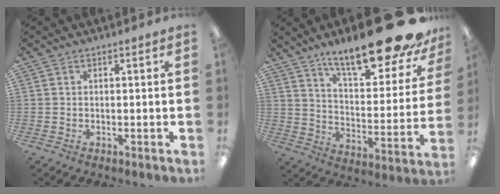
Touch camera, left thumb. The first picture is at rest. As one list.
[{"total": 22.9, "force": [17.7, 5.9, 13.2], "torque": [-0.189, -0.120, 0.291]}]